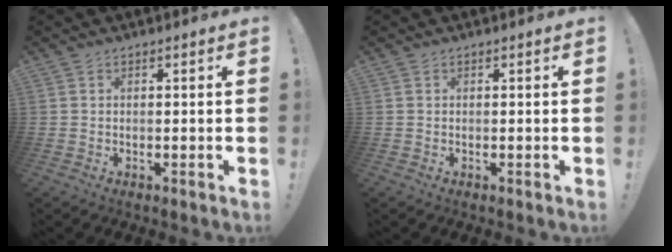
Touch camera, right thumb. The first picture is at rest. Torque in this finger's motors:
{"motor_torque": [-0.05, -0.04, 0.10, -0.07, 0.01]}